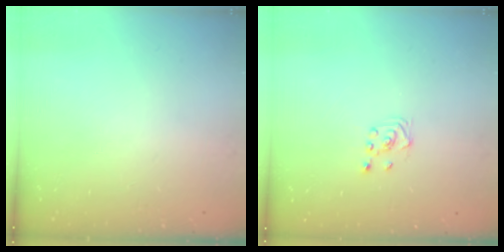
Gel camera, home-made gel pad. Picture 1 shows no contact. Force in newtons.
{"total": 2.3, "press": 2.2, "slide": 0.7}